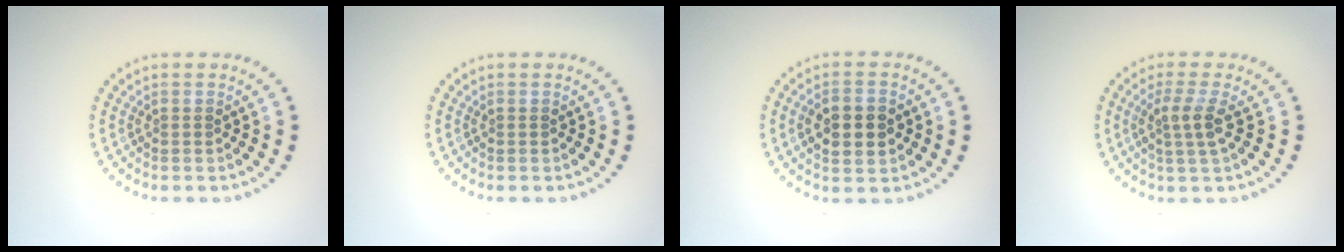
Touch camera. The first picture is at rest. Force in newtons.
{"total": 0.0}
{"total": 4.4, "press": 4.4, "slide": 0.2}
{"total": 2.5, "press": 2.1, "slide": 1.4}